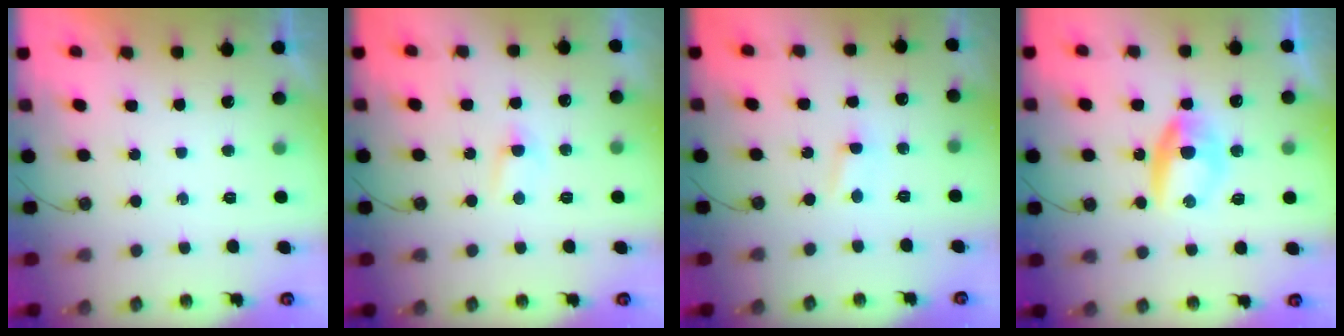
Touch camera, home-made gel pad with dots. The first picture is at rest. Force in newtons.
{"total": 2.6, "press": 2.5, "slide": 0.3}
{"total": 1.2, "press": 1.1, "slide": 0.2}
{"total": 7.4, "press": 7.3, "slide": 1.1}